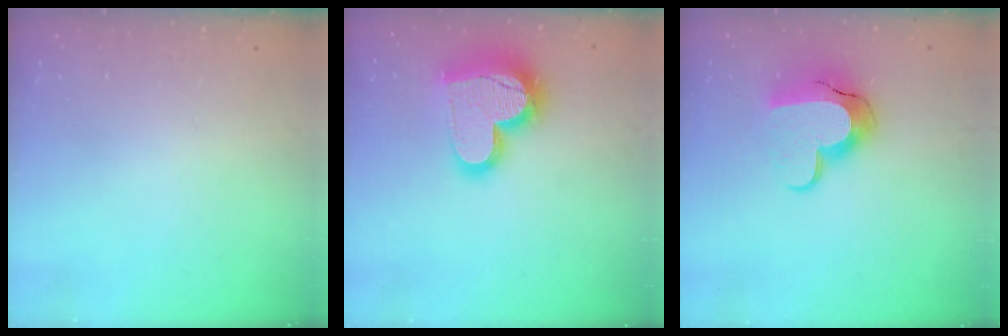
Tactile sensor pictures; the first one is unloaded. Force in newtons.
{"total": 18.5, "press": 18.4, "slide": 1.6}
{"total": 12.9, "press": 12.9, "slide": 0.9}